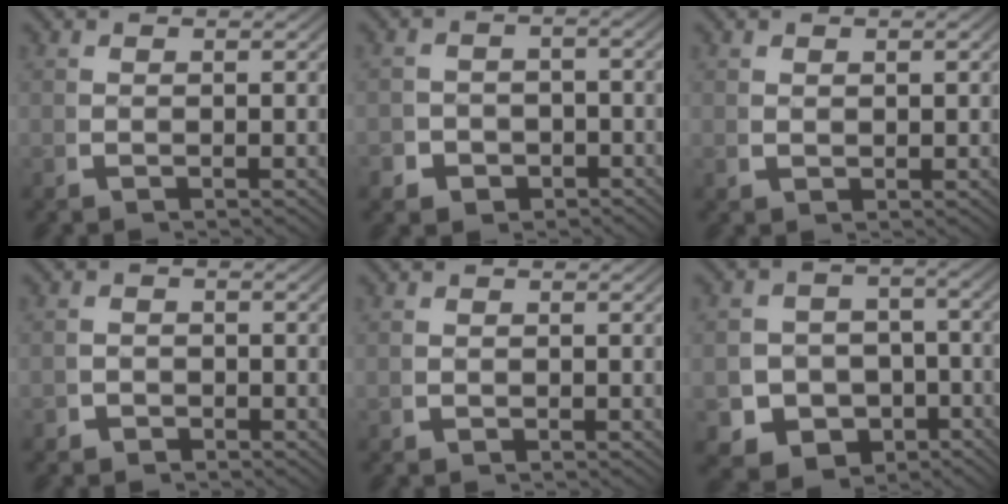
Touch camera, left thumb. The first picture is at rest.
{"total": 3.7, "force": [-2.3, 2.8, 1.0], "torque": [-0.012, -0.018, -0.035]}
{"total": 1.0, "force": [0.8, 0.5, 0.4], "torque": [-0.005, -0.002, 0.022]}
{"total": 1.6, "force": [-1.3, 0.8, 0.0], "torque": [0.002, -0.011, -0.023]}
{"total": 0.0}
{"total": 13.8, "force": [-6.2, 11.4, 4.6], "torque": [-0.091, -0.063, -0.091]}